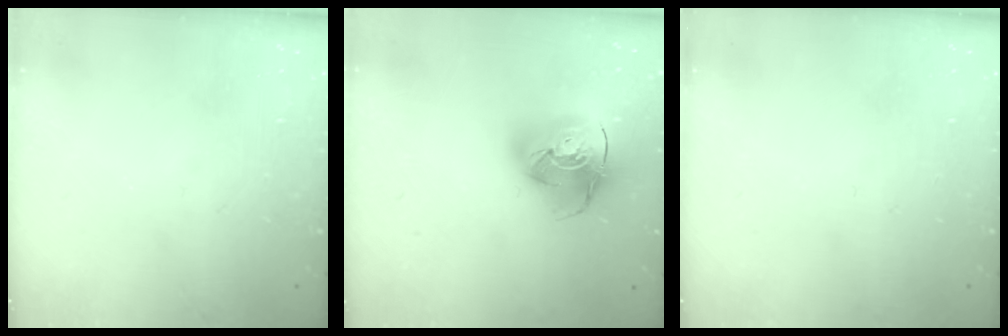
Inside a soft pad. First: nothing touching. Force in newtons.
{"total": 14.9, "press": 14.7, "slide": 2.1}
{"total": 0.0}